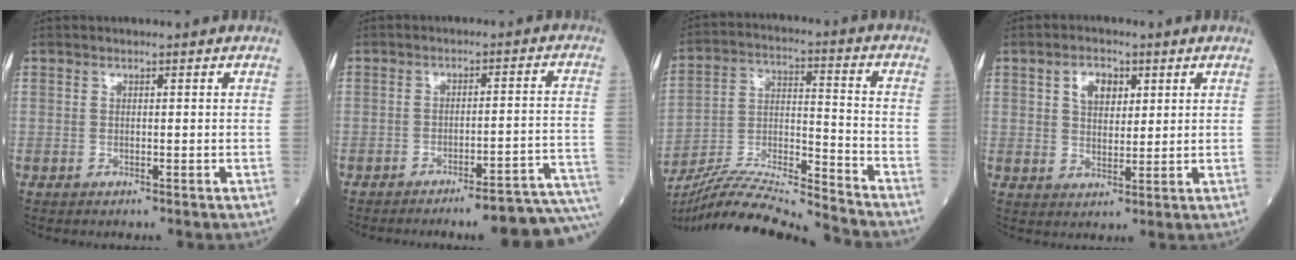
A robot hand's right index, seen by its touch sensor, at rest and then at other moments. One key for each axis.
{"total": 13.3, "fx": -11.8, "fy": -0.9, "fz": 6.2, "tx": -0.020, "ty": 0.020, "tz": -0.144}
{"total": 17.6, "fx": -16.7, "fy": -1.1, "fz": 5.4, "tx": -0.102, "ty": 0.001, "tz": -0.291}
{"total": 4.8, "fx": 2.0, "fy": 2.9, "fz": 3.3, "tx": -0.058, "ty": 0.008, "tz": 0.037}